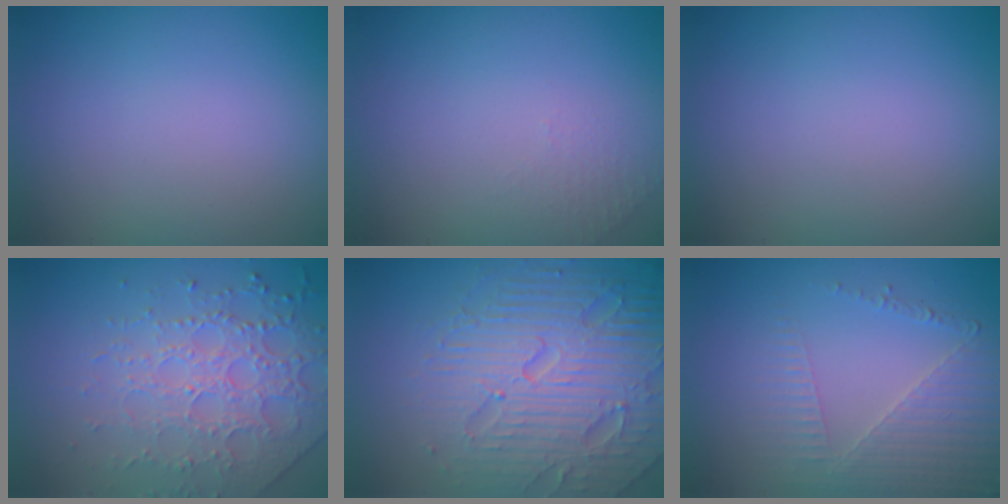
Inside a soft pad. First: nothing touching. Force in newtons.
{"total": 0.5, "press": 0.4, "slide": 0.4}
{"total": 0.0}
{"total": 4.3, "press": 4.3, "slide": 0.9}
{"total": 7.4, "press": 7.3, "slide": 1.5}
{"total": 3.5, "press": 3.2, "slide": 1.4}